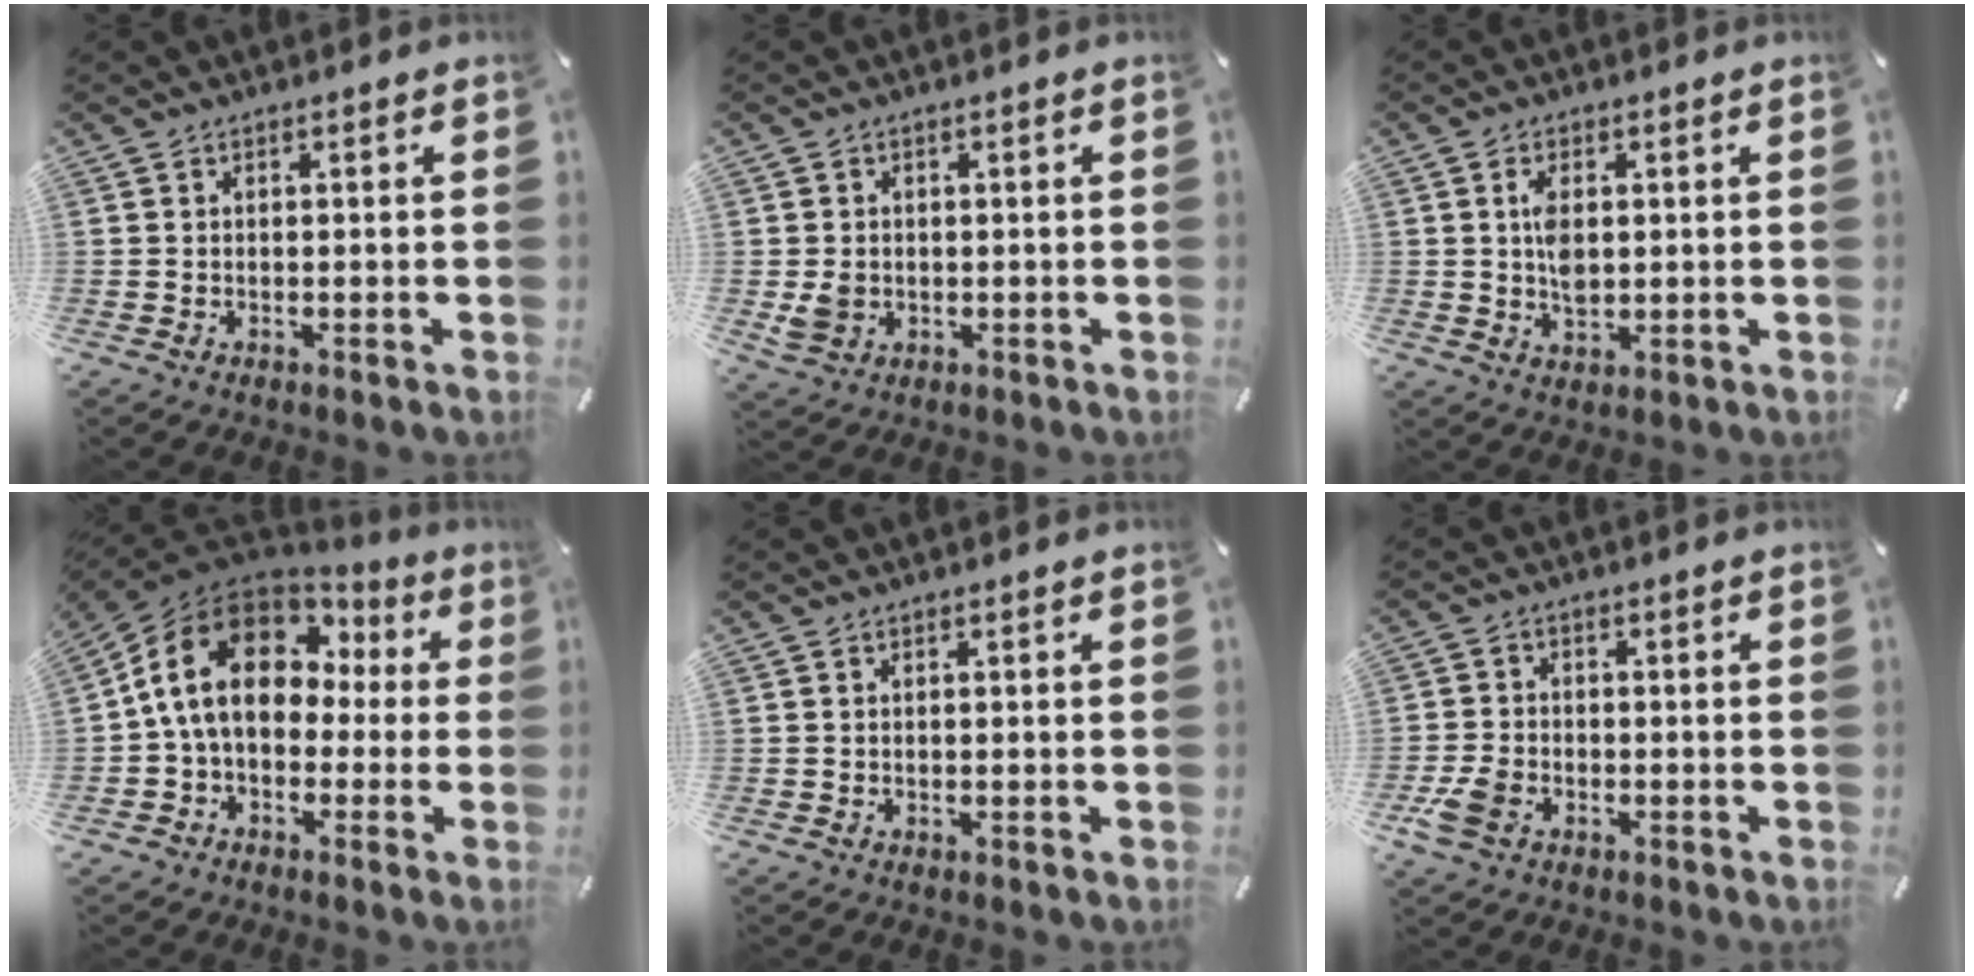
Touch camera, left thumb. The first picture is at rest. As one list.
[{"total": 3.8, "force": [-0.4, 3.3, 1.7], "torque": [-0.028, 0.000, -0.007]}, {"total": 5.1, "force": [0.7, 2.9, 4.1], "torque": [-0.092, -0.002, 0.005]}, {"total": 16.1, "force": [2.3, 11.9, 10.6], "torque": [-0.228, 0.012, 0.040]}, {"total": 0.0}, {"total": 5.9, "force": [-2.6, 4.3, 3.1], "torque": [-0.080, 0.008, -0.052]}]